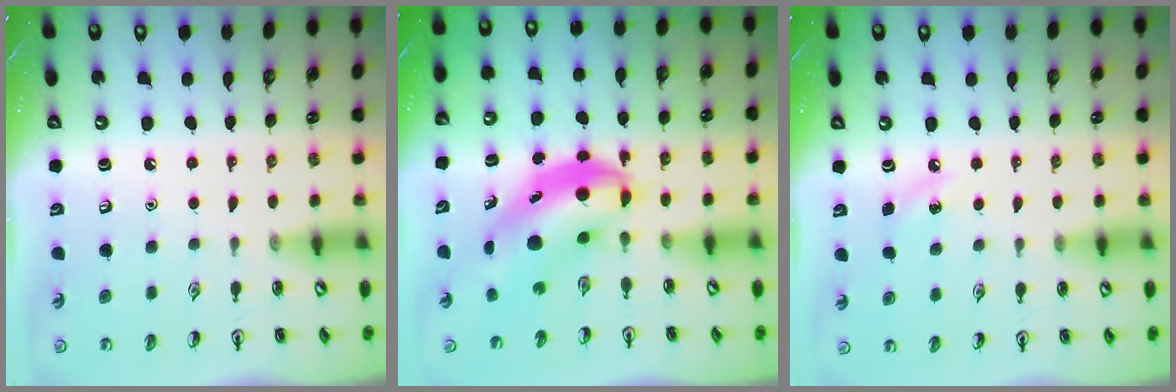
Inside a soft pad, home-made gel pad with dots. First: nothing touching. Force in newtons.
{"total": 6.9, "press": 6.7, "slide": 1.4}
{"total": 4.2, "press": 3.9, "slide": 1.5}